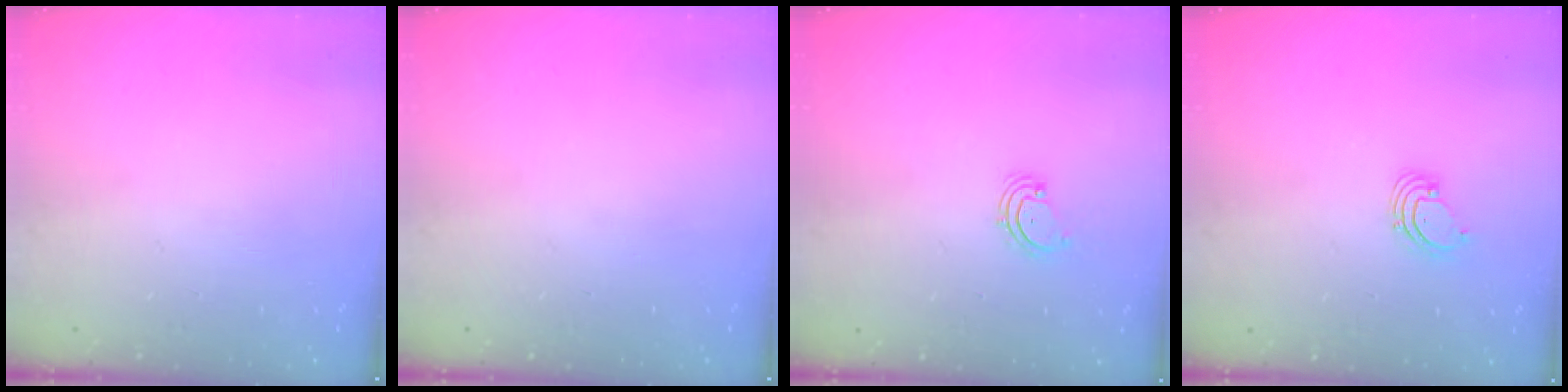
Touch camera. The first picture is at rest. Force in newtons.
{"total": 0.0}
{"total": 2.1, "press": 2.1, "slide": 0.3}
{"total": 1.5, "press": 1.5, "slide": 0.1}